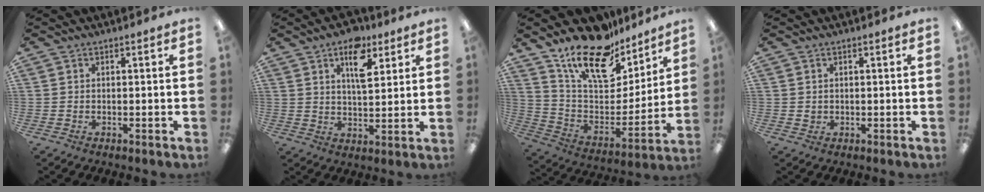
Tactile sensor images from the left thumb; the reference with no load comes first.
{"total": 10.6, "force": [5.7, 5.2, 7.3], "torque": [-0.100, -0.020, 0.094]}
{"total": 20.5, "force": [15.6, 8.5, 10.2], "torque": [-0.179, -0.108, 0.277]}
{"total": 1.1, "force": [0.5, 0.9, 0.5], "torque": [-0.011, 0.004, 0.009]}